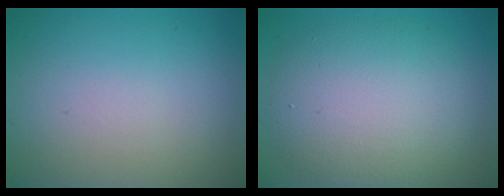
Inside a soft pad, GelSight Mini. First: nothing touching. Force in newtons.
{"total": 7.4, "press": 7.4, "slide": 0.3}